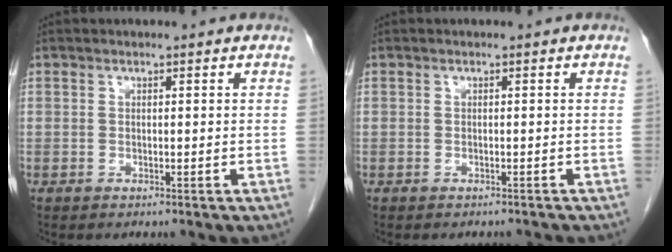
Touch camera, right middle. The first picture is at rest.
{"total": 2.1, "force": [-2.0, 0.6, 0.4], "torque": [-0.009, -0.003, -0.025]}